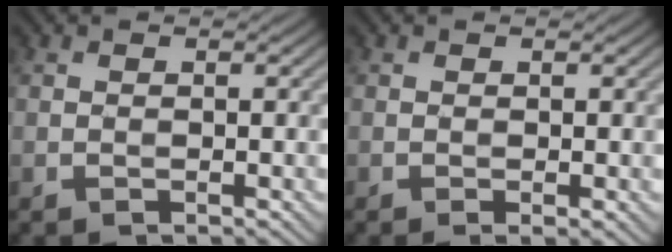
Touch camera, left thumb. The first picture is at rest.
{"total": 1.1, "force": [-0.2, 0.1, 1.0], "torque": [-0.023, -0.002, -0.003]}